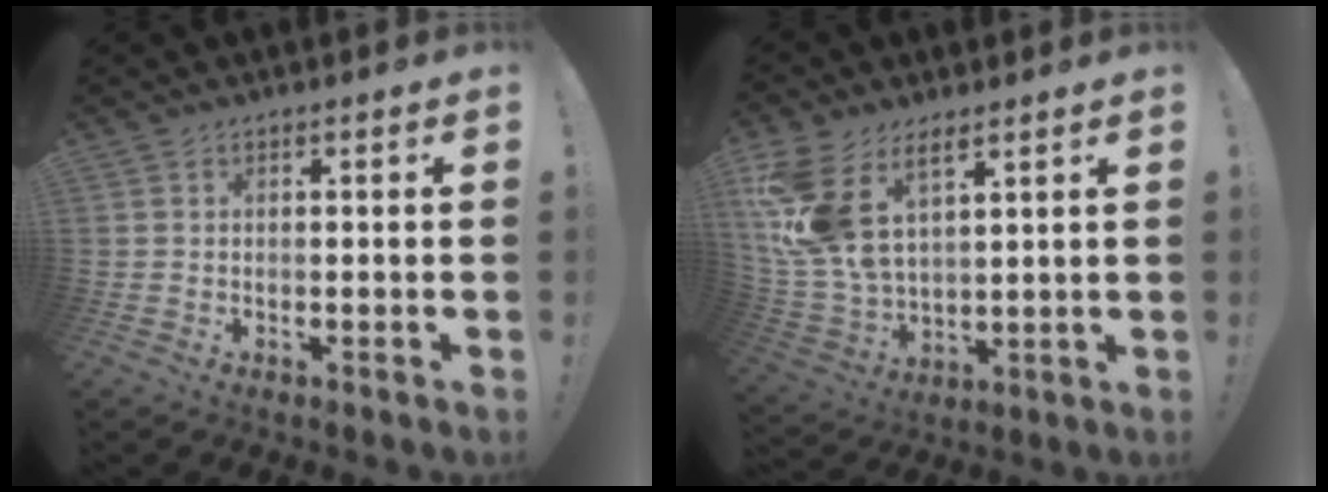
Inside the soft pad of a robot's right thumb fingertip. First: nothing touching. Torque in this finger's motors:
{"motor_torque": [2.33, 2.68, 0.85, 0.28, 0.47]}